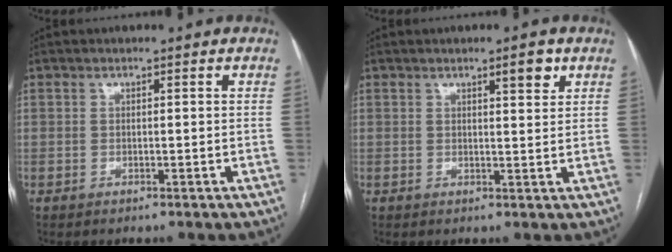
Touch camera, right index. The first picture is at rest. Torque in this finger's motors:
{"motor_torque": [0.24, 0.13, 0.06, 0.02]}